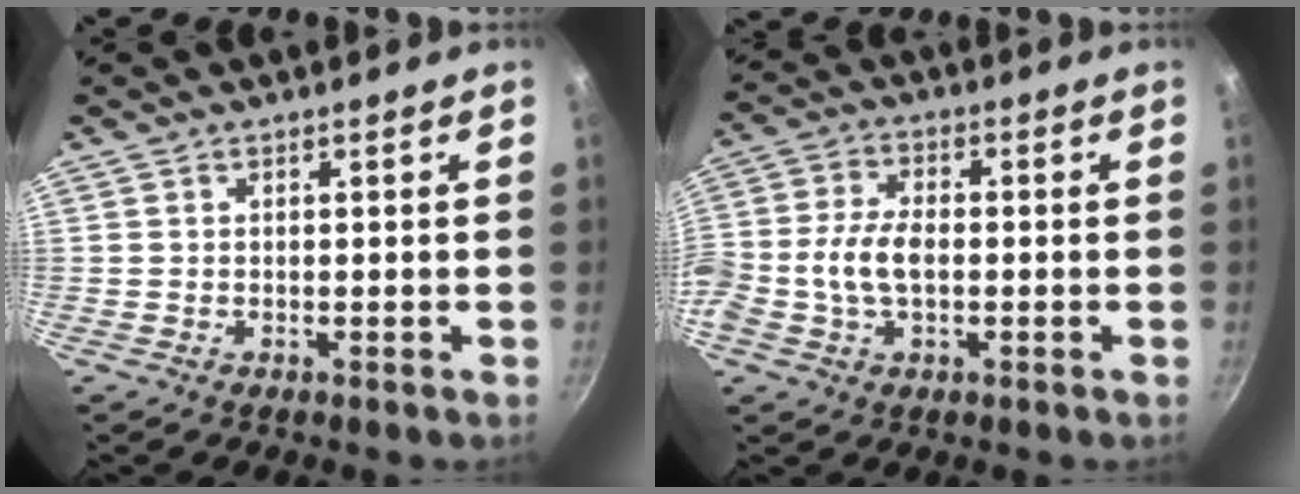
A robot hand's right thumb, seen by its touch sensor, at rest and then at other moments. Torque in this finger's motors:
{"motor_torque": [-0.02, 0.16, 0.04, -0.04, 0.08]}